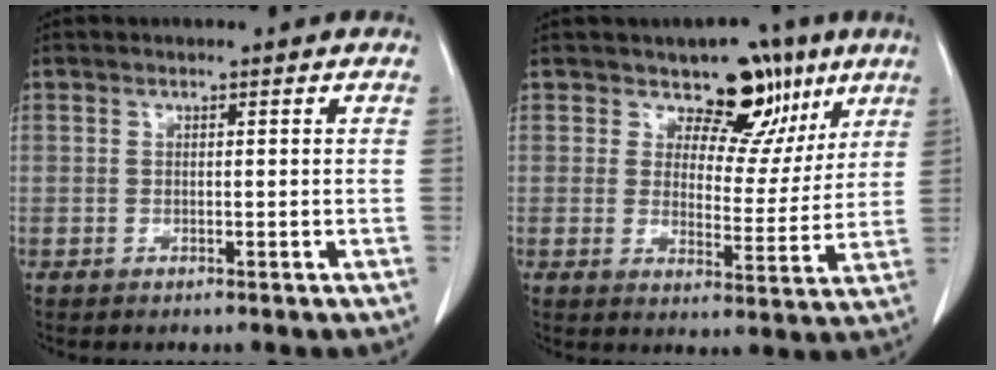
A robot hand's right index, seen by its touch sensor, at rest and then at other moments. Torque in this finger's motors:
{"motor_torque": [0.06, 0.27, 0.08, 0.00]}